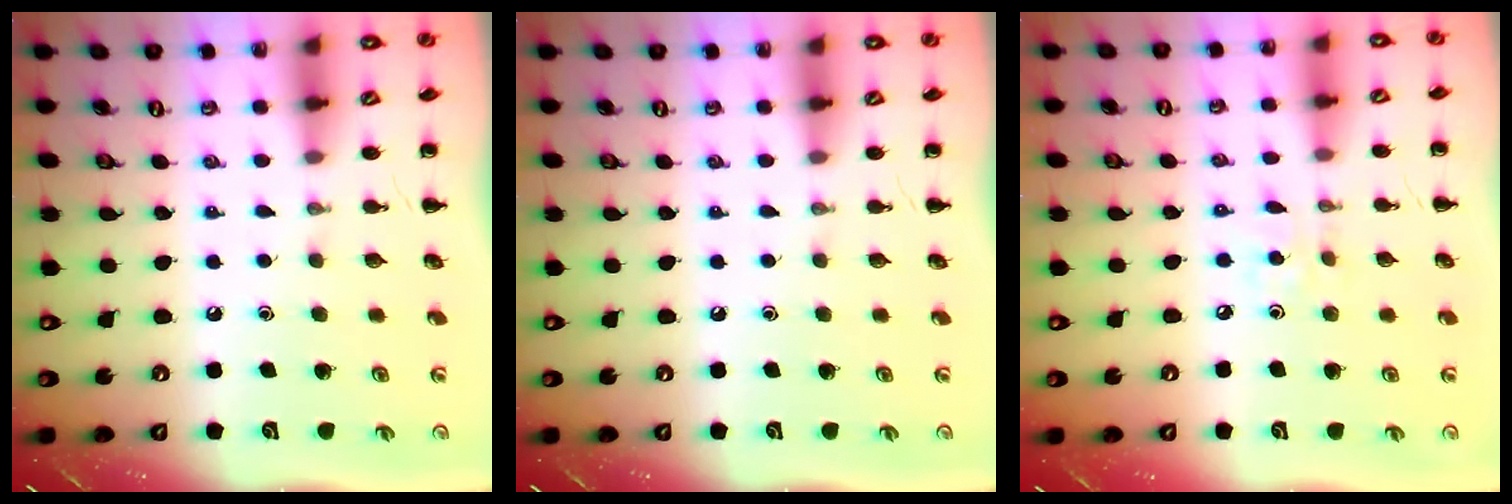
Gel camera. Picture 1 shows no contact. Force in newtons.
{"total": 0.0}
{"total": 2.2, "press": 2.1, "slide": 0.6}